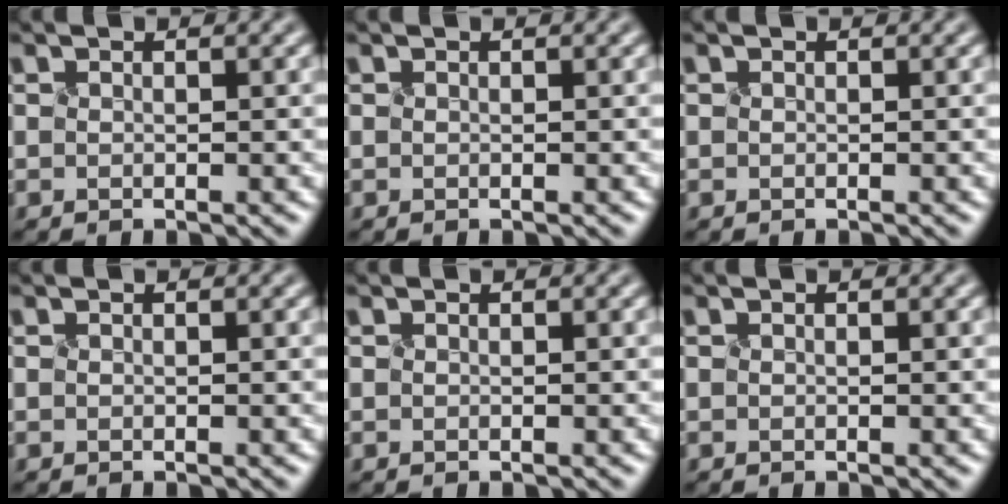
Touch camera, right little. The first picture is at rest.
{"total": 0.0}
{"total": 0.0}
{"total": 0.0}
{"total": 0.0}
{"total": 0.0}